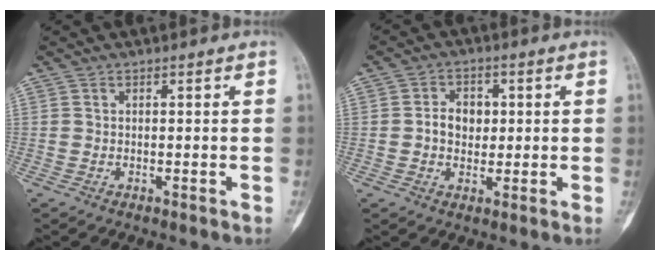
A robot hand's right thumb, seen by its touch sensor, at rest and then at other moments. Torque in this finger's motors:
{"motor_torque": [0.41, 0.36, 0.14, -0.13, 0.02]}